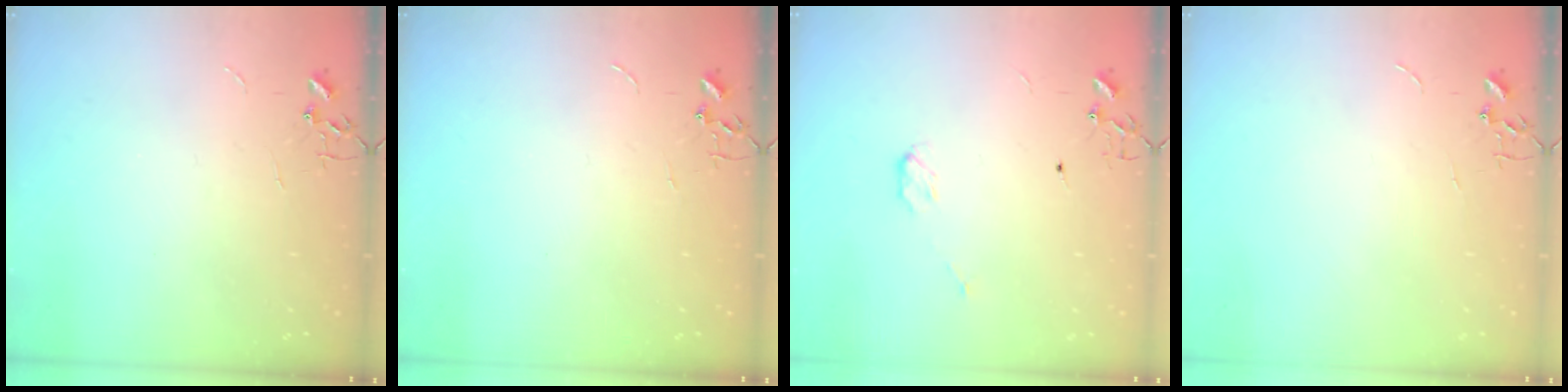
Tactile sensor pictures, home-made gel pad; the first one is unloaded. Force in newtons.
{"total": 0.0}
{"total": 3.8, "press": 3.8, "slide": 0.4}
{"total": 0.0}